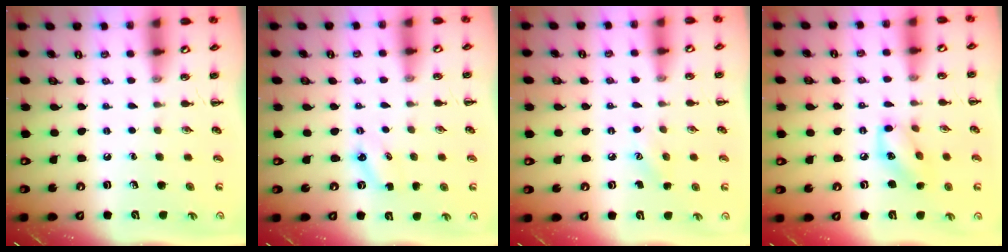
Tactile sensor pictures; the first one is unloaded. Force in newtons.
{"total": 2.9, "press": 2.8, "slide": 0.9}
{"total": 5.2, "press": 5.0, "slide": 1.4}
{"total": 9.3, "press": 9.3, "slide": 0.3}